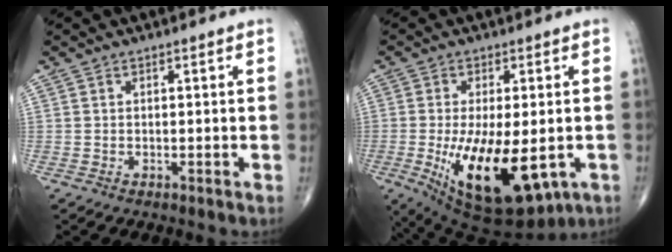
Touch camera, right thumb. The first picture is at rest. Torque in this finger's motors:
{"motor_torque": [2.38, 1.90, 0.94, 0.36, 0.62]}